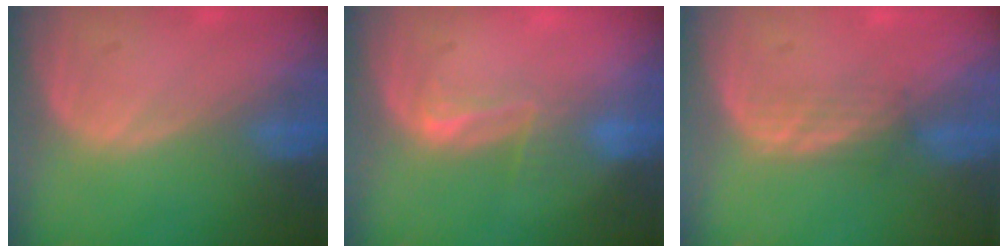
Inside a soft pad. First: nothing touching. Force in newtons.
{"total": 2.7, "press": 2.3, "slide": 1.5}
{"total": 2.2, "press": 2.2, "slide": 0.4}